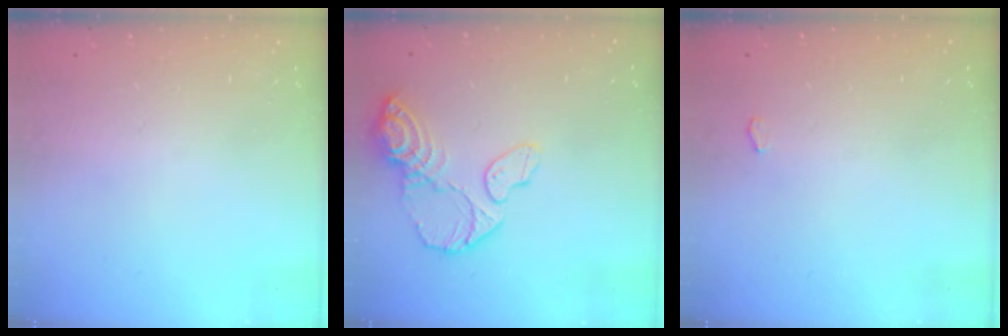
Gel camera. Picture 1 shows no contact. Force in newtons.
{"total": 11.3, "press": 11.2, "slide": 1.8}
{"total": 3.6, "press": 3.3, "slide": 1.5}